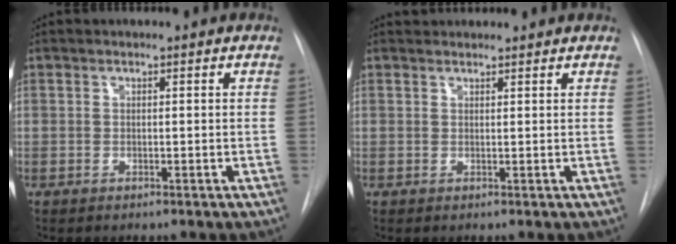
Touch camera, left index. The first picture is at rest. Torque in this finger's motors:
{"motor_torque": [0.03, -0.30, 0.09, 0.01]}